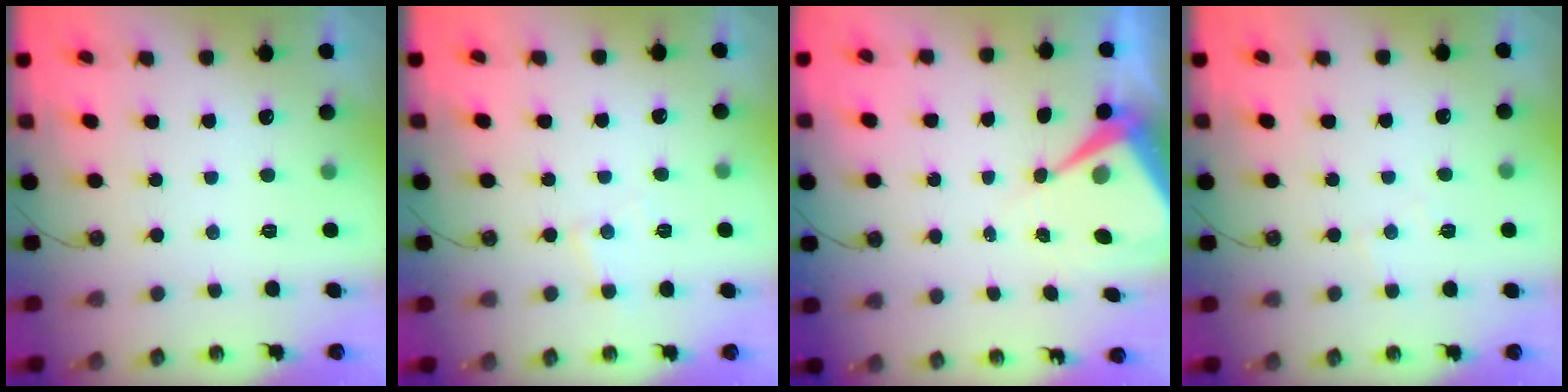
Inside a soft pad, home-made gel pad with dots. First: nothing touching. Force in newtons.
{"total": 4.9, "press": 4.9, "slide": 0.4}
{"total": 8.4, "press": 8.3, "slide": 0.9}
{"total": 4.4, "press": 4.4, "slide": 0.7}